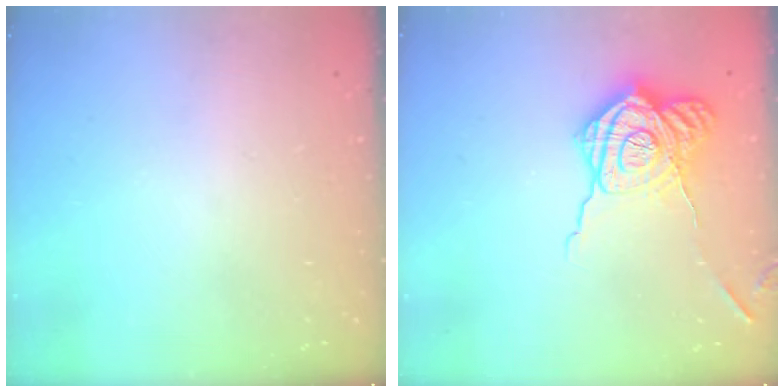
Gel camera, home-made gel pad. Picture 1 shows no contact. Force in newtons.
{"total": 18.6, "press": 18.6, "slide": 1.4}